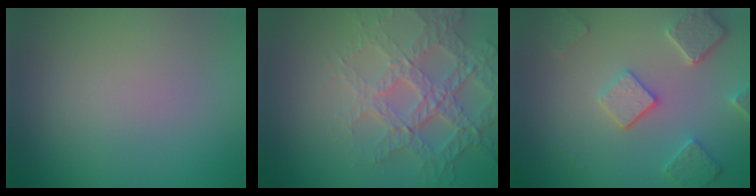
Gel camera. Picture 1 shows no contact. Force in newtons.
{"total": 5.0, "press": 4.5, "slide": 2.3}
{"total": 4.6, "press": 3.8, "slide": 2.6}